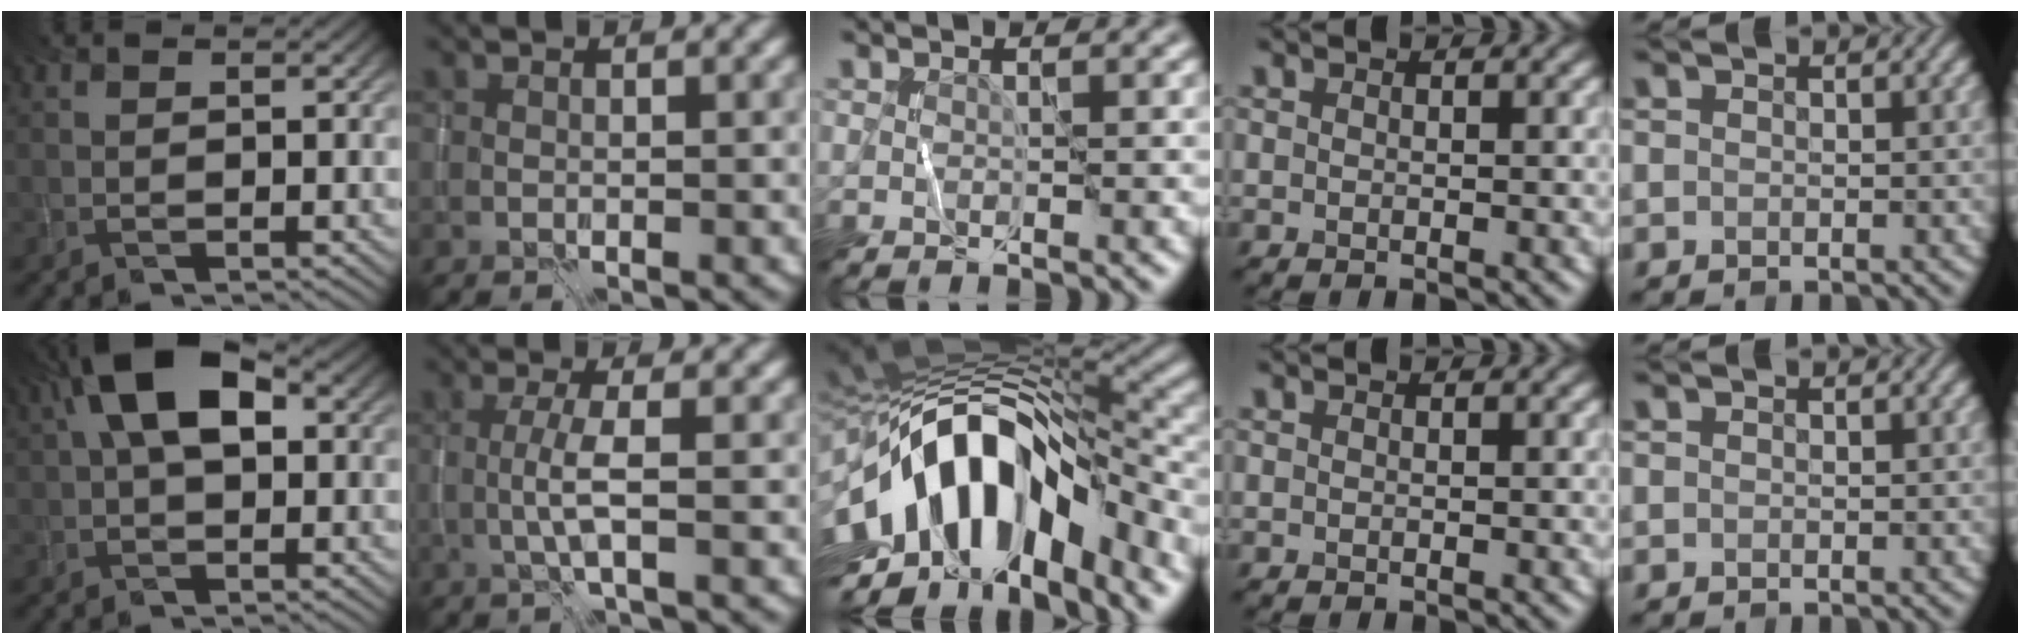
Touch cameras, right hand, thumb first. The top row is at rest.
{"thumb": {"total": 9.8, "force": [3.0, 5.1, 7.9], "torque": [-0.154, 0.028, 0.035]}, "index": {"total": 2.4, "force": [-0.4, 0.0, 2.4], "torque": [-0.052, 0.002, -0.011]}, "middle": {"total": 14.8, "force": [-4.0, 7.8, 11.9], "torque": [-0.195, 0.017, -0.076]}}